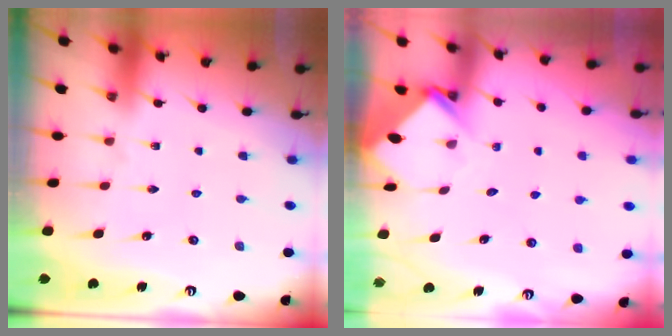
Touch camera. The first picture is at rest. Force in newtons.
{"total": 3.8, "press": 3.8, "slide": 0.3}